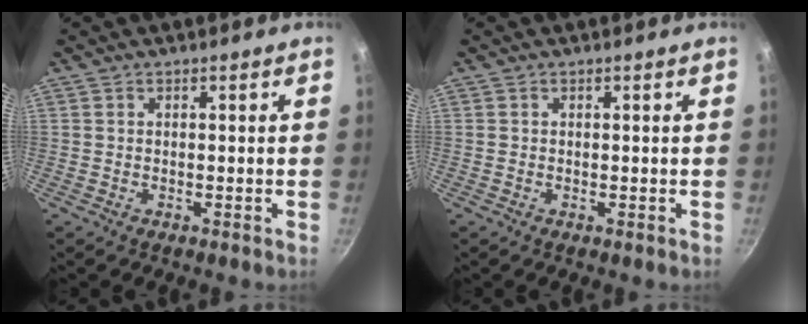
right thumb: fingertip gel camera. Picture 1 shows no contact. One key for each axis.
{"total": 0.0}